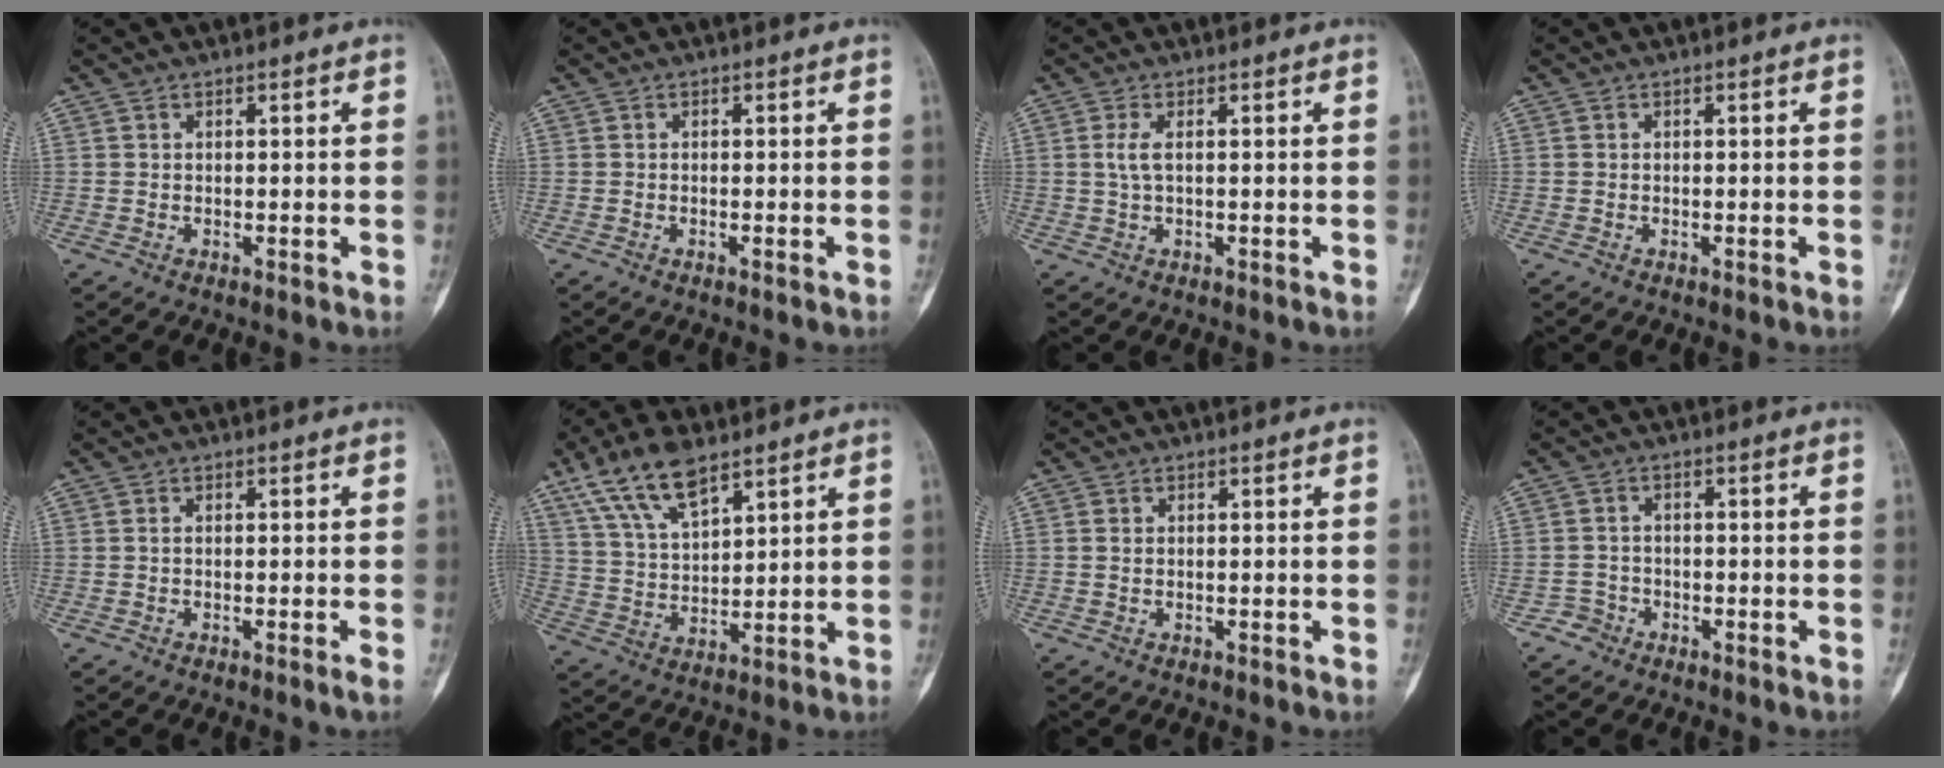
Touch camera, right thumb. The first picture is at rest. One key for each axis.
{"total": 0.0}
{"total": 2.5, "fx": 0.3, "fy": 1.0, "fz": 2.3, "tx": -0.052, "ty": 0.002, "tz": 0.007}
{"total": 0.0}
{"total": 0.8, "fx": -0.2, "fy": 0.1, "fz": 0.8, "tx": -0.014, "ty": -0.002, "tz": -0.004}
{"total": 12.6, "fx": 8.1, "fy": 5.3, "fz": 8.1, "tx": -0.135, "ty": -0.024, "tz": 0.161}
{"total": 0.9, "fx": 0.0, "fy": 0.8, "fz": 0.6, "tx": -0.009, "ty": 0.000, "tz": 0.001}
{"total": 2.6, "fx": -1.5, "fy": 2.1, "fz": -0.3, "tx": 0.020, "ty": 0.016, "tz": -0.033}